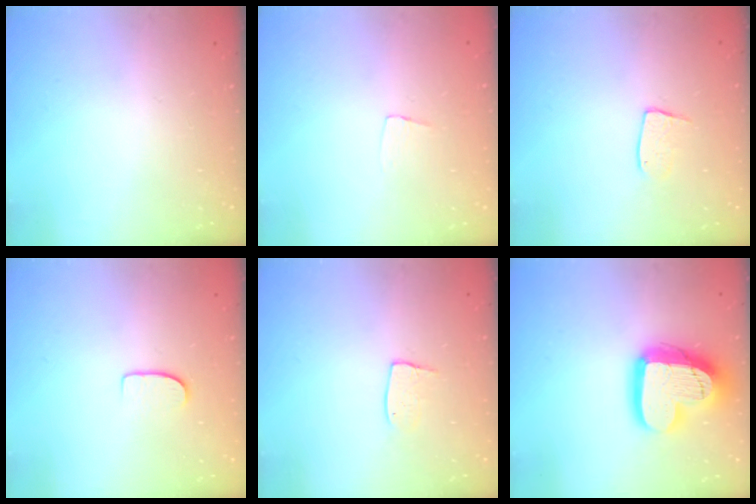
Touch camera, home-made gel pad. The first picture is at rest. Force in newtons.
{"total": 3.3, "press": 3.3, "slide": 0.2}
{"total": 7.4, "press": 7.4, "slide": 0.4}
{"total": 5.5, "press": 5.5, "slide": 0.5}
{"total": 5.9, "press": 5.9, "slide": 0.4}
{"total": 19.3, "press": 19.2, "slide": 1.7}